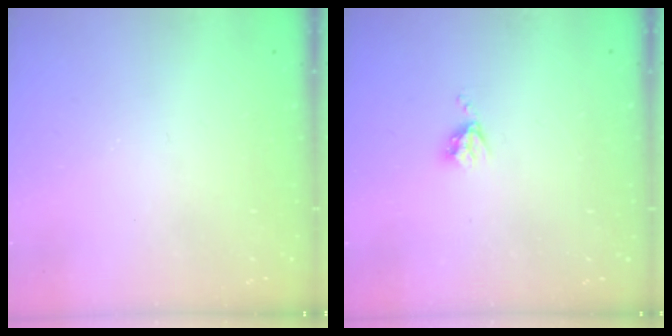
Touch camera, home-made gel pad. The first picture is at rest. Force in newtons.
{"total": 3.8, "press": 3.7, "slide": 0.5}